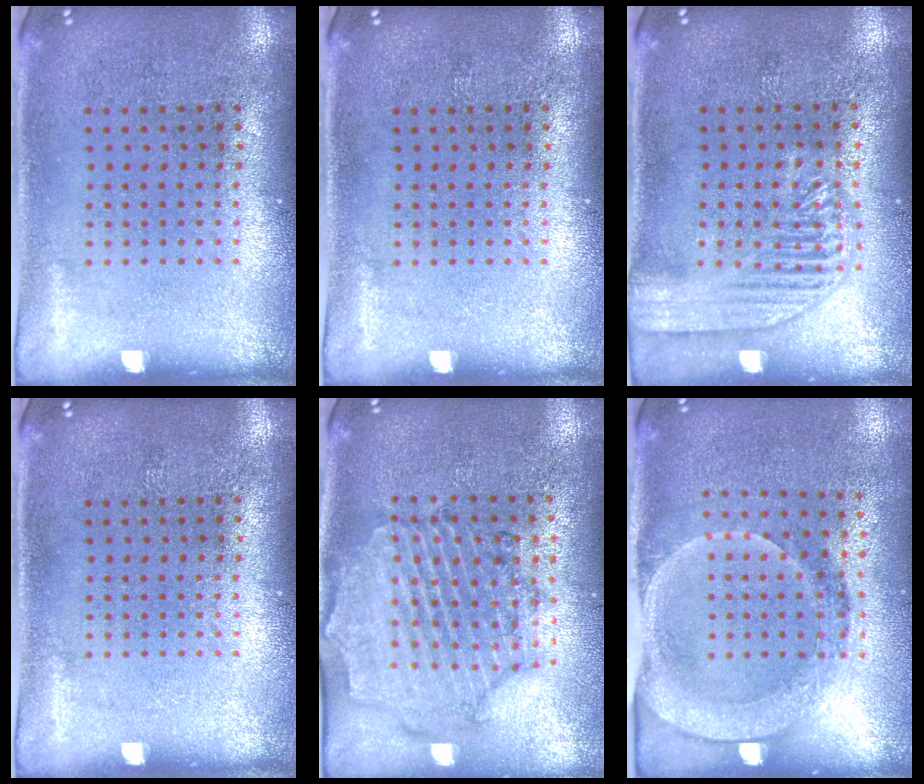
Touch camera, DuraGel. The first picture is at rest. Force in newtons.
{"total": 0.0}
{"total": 1.8, "press": 1.8, "slide": 0.3}
{"total": 0.0}
{"total": 1.2, "press": 1.1, "slide": 0.3}
{"total": 1.7, "press": 1.5, "slide": 0.8}